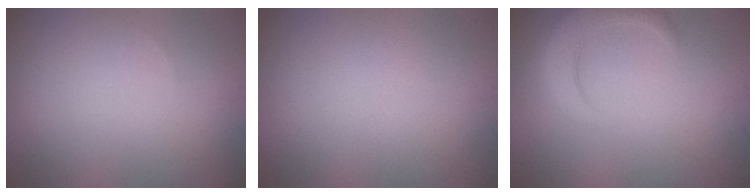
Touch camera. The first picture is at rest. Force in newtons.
{"total": 0.0}
{"total": 4.4, "press": 4.4, "slide": 0.4}